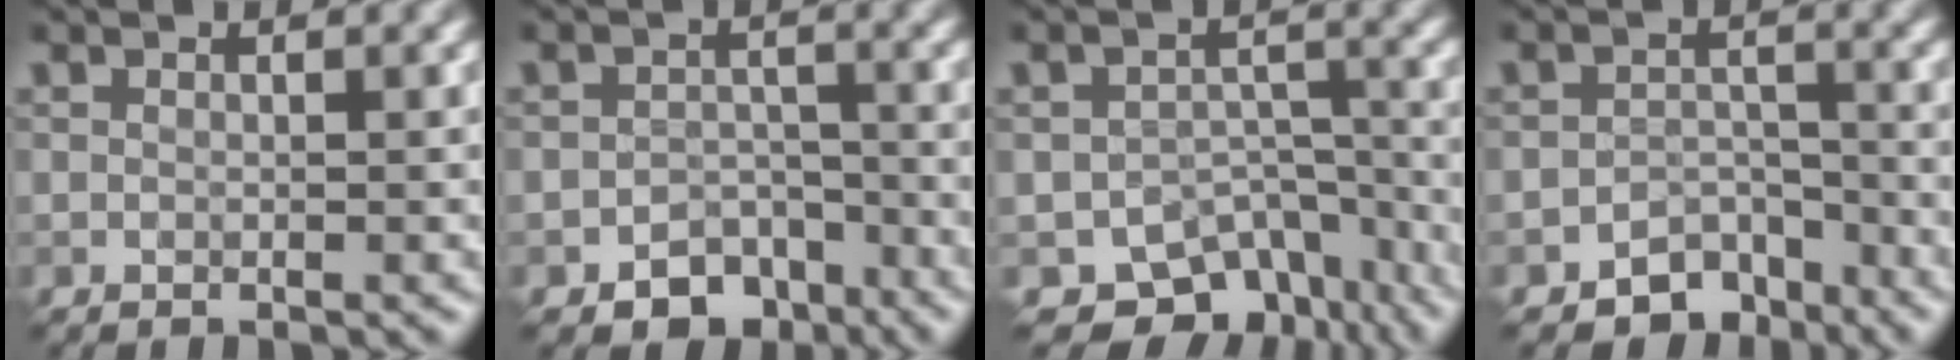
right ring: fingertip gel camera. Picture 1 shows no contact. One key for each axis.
{"total": 4.7, "fx": -3.3, "fy": 2.9, "fz": 1.5, "tx": -0.008, "ty": -0.001, "tz": -0.048}
{"total": 8.4, "fx": -6.1, "fy": 5.0, "fz": 2.9, "tx": -0.019, "ty": -0.012, "tz": -0.080}
{"total": 4.0, "fx": -3.1, "fy": 2.2, "fz": 1.0, "tx": 0.004, "ty": 0.000, "tz": -0.049}